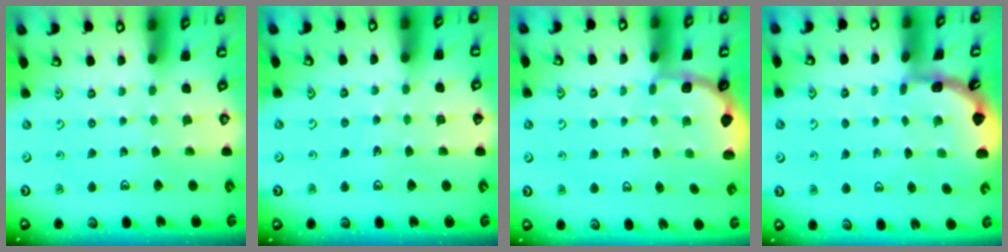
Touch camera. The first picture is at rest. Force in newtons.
{"total": 3.6, "press": 3.6, "slide": 0.4}
{"total": 1.9, "press": 1.8, "slide": 0.7}
{"total": 1.6, "press": 1.6, "slide": 0.2}